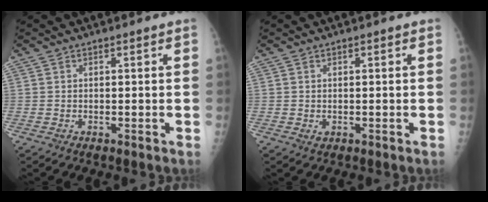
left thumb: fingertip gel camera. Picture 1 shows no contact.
{"total": 0.6, "force": [-0.1, 0.5, 0.4], "torque": [-0.004, -0.001, 0.001]}